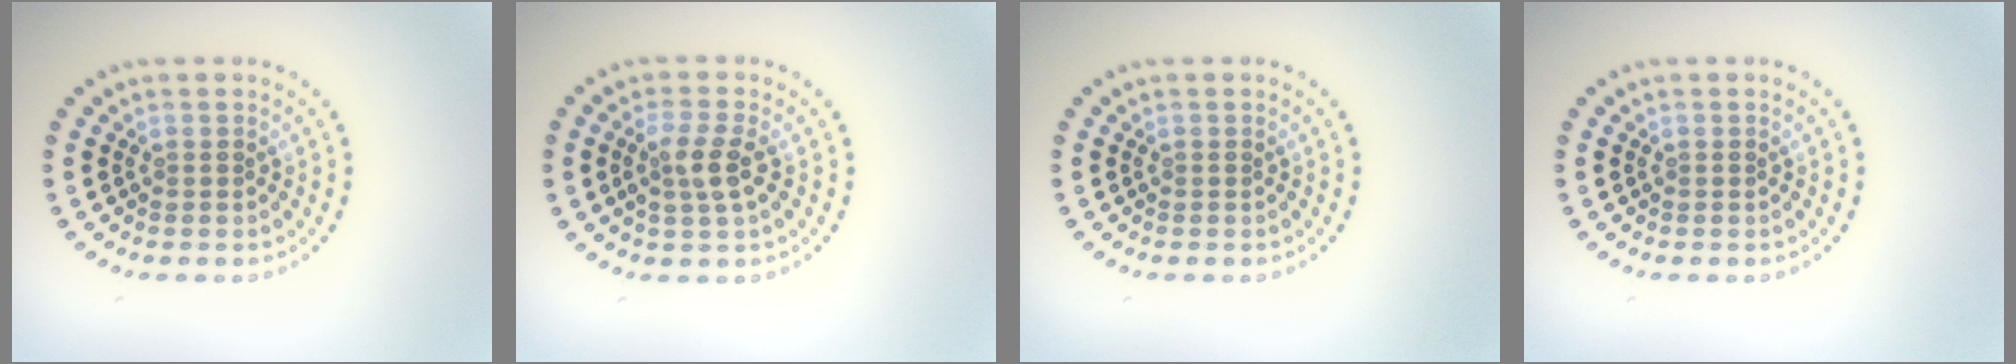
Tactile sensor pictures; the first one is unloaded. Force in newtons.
{"total": 2.5, "press": 2.3, "slide": 0.9}
{"total": 0.0}
{"total": 0.0}